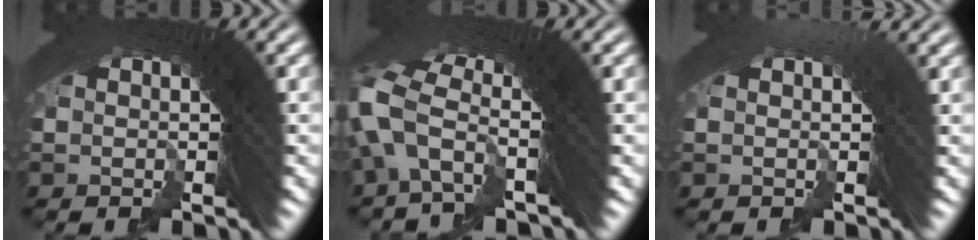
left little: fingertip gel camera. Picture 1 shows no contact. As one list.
[{"total": 2.8, "force": [0.1, 0.7, 2.7], "torque": [-0.075, -0.016, 0.010]}, {"total": 1.6, "force": [1.0, 0.0, 1.2], "torque": [0.001, 0.022, 0.002]}]